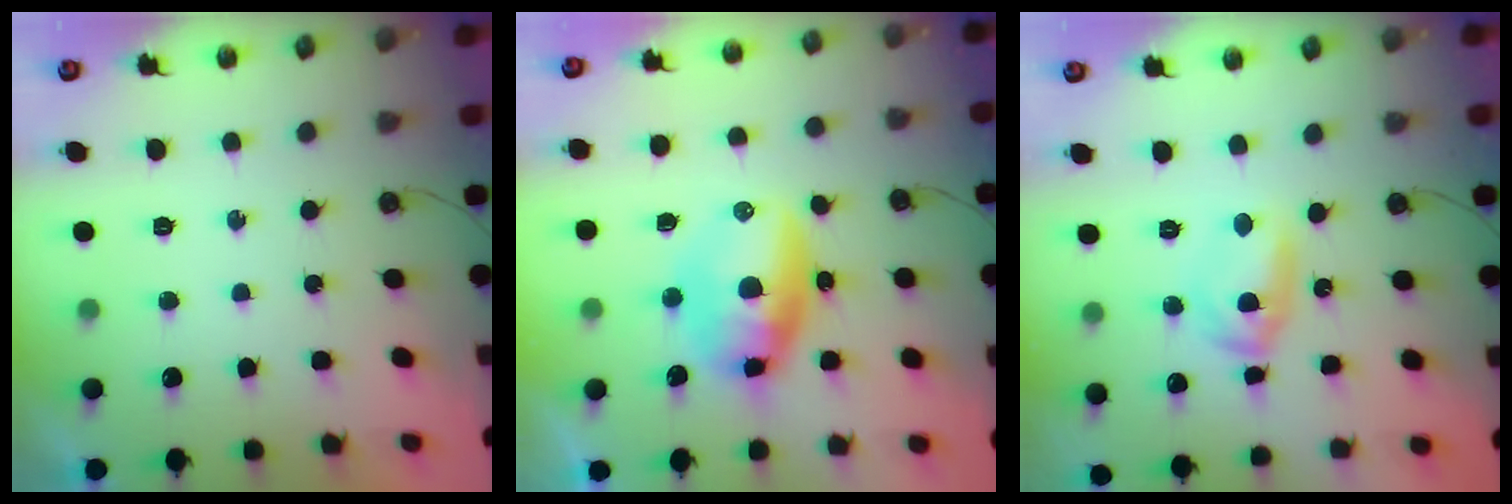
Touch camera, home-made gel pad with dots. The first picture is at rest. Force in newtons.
{"total": 11.6, "press": 11.5, "slide": 0.9}
{"total": 9.8, "press": 9.7, "slide": 0.7}